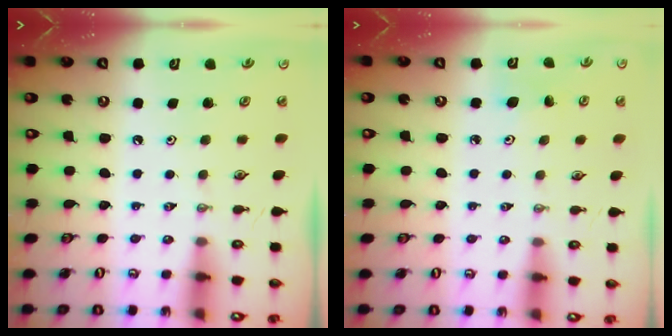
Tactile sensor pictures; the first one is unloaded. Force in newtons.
{"total": 4.7, "press": 4.6, "slide": 0.5}